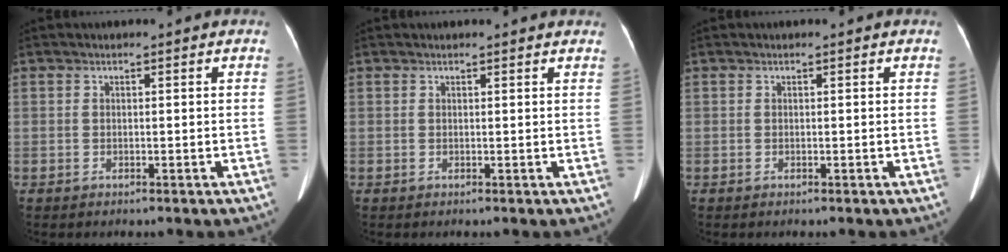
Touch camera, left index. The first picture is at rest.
{"total": 3.2, "force": [3.0, 0.4, 0.8], "torque": [-0.014, 0.013, 0.026]}
{"total": 0.0}